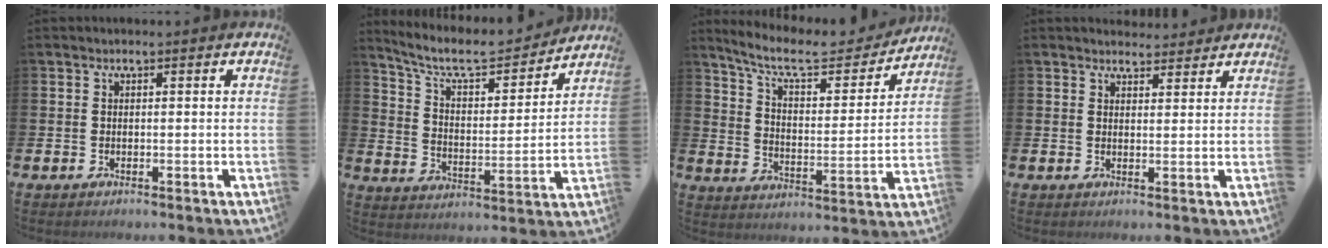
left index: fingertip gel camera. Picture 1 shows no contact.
{"total": 8.1, "force": [7.2, 2.2, 2.9], "torque": [-0.087, -0.053, 0.122]}
{"total": 9.3, "force": [8.1, 2.5, 3.9], "torque": [-0.105, -0.048, 0.137]}
{"total": 2.7, "force": [2.6, 0.7, -0.2], "torque": [0.009, -0.016, 0.046]}